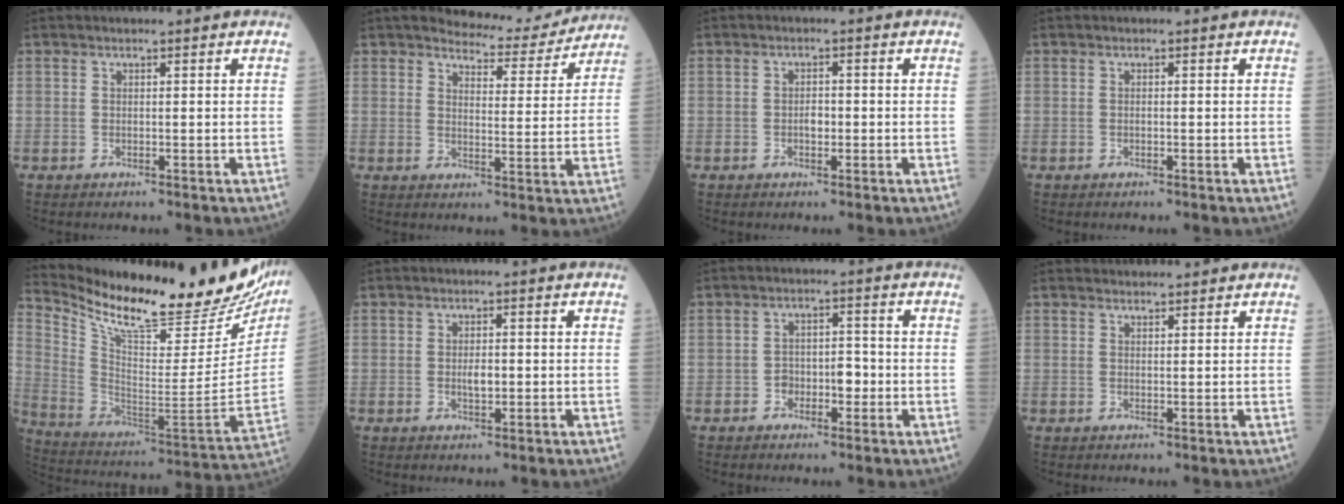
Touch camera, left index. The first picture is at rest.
{"total": 8.5, "force": [8.3, 1.6, 0.8], "torque": [-0.007, -0.013, 0.102]}
{"total": 1.6, "force": [-0.7, 0.8, 1.3], "torque": [-0.019, 0.000, -0.012]}
{"total": 0.0}
{"total": 28.8, "force": [24.5, 5.9, 14.0], "torque": [-0.244, -0.072, 0.353]}
{"total": 2.0, "force": [-0.4, 0.8, 1.7], "torque": [-0.032, -0.003, -0.007]}
{"total": 3.6, "force": [-1.4, 1.9, 2.7], "torque": [-0.037, 0.011, -0.026]}
{"total": 2.9, "force": [2.8, 0.5, 0.4], "torque": [-0.005, 0.017, 0.039]}